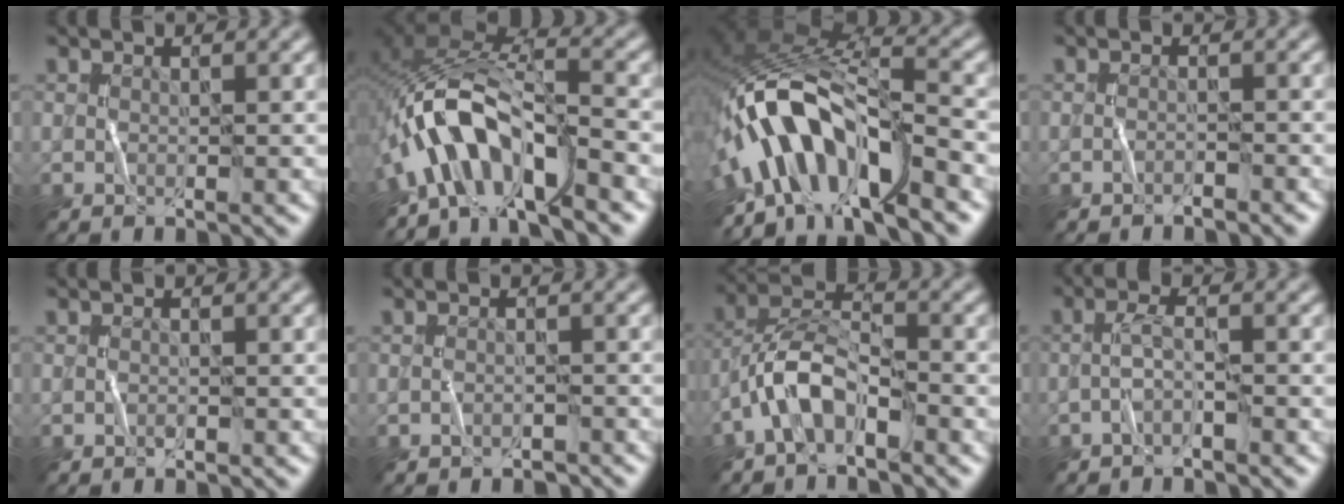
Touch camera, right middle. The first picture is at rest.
{"total": 8.6, "force": [-4.5, 3.3, 6.6], "torque": [-0.117, 0.024, -0.090]}
{"total": 9.7, "force": [-5.3, 3.7, 7.2], "torque": [-0.118, 0.026, -0.099]}
{"total": 1.0, "force": [-1.0, 0.1, 0.2], "torque": [-0.001, 0.010, -0.020]}
{"total": 0.0}
{"total": 1.3, "force": [-1.3, 0.2, -0.2], "torque": [0.007, 0.007, -0.021]}
{"total": 4.8, "force": [-2.9, 2.0, 3.2], "torque": [-0.064, 0.023, -0.061]}
{"total": 1.5, "force": [-1.0, 0.1, 1.0], "torque": [-0.026, 0.016, -0.026]}